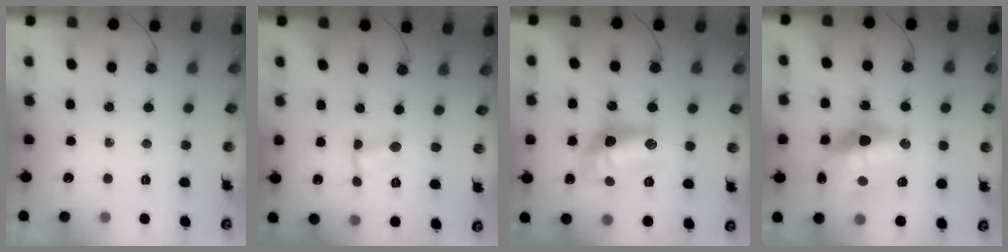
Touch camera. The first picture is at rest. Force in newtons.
{"total": 1.5, "press": 1.5, "slide": 0.2}
{"total": 13.4, "press": 13.3, "slide": 1.0}
{"total": 19.0, "press": 18.5, "slide": 4.7}